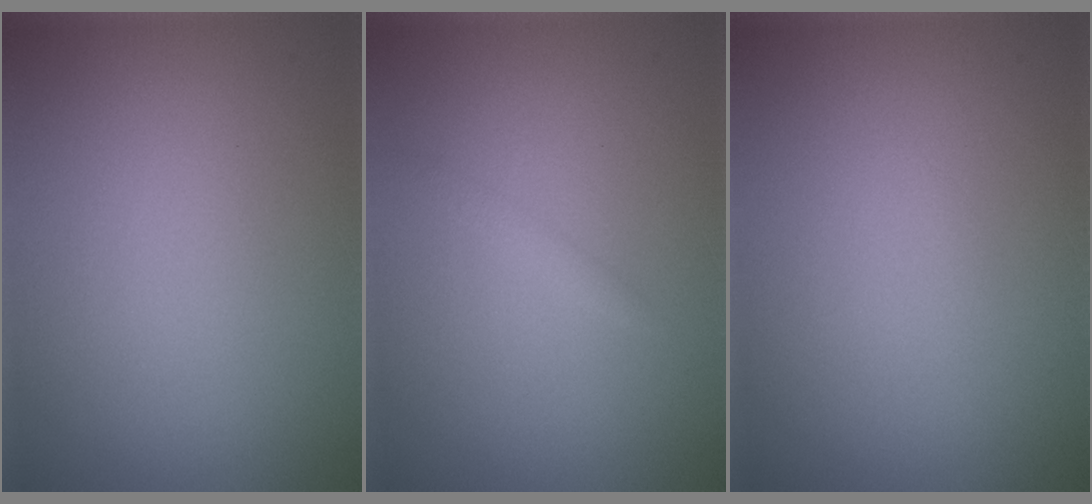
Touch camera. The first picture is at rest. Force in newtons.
{"total": 0.8, "press": 0.8, "slide": 0.1}
{"total": 0.0}